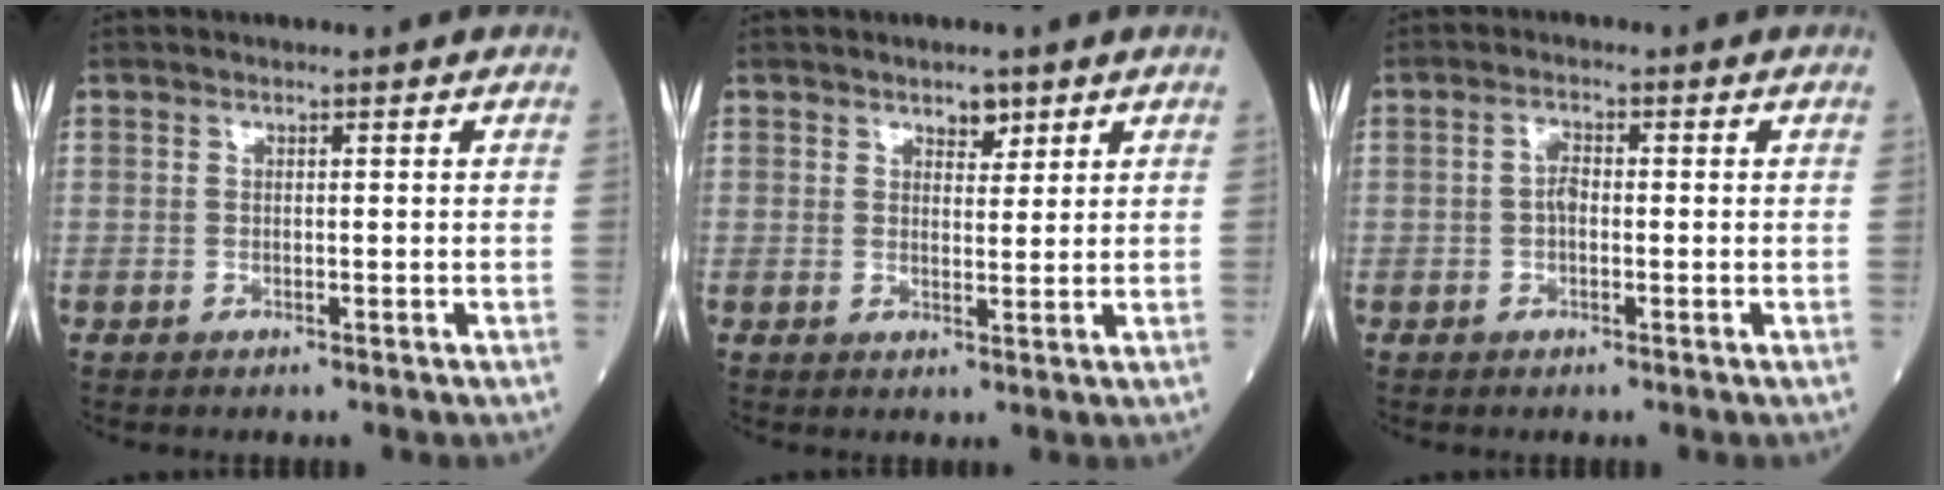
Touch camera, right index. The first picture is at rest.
{"total": 2.5, "force": [1.7, 1.2, 1.3], "torque": [-0.019, -0.001, 0.028]}
{"total": 2.0, "force": [-0.3, 1.0, 1.7], "torque": [-0.030, 0.005, -0.007]}